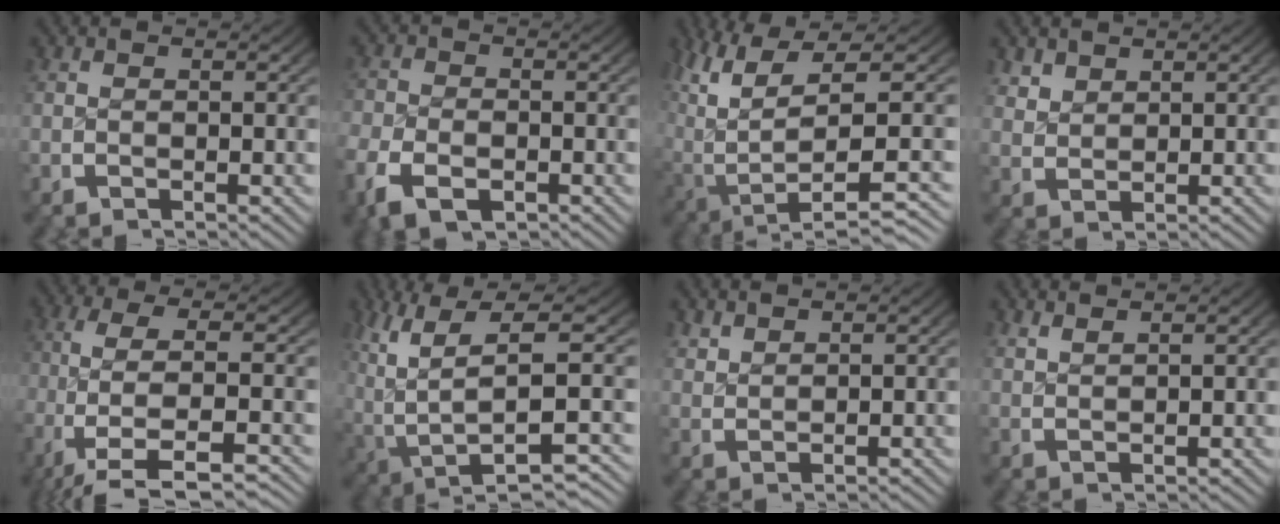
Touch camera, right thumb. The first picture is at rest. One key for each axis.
{"total": 4.3, "fx": -2.5, "fy": 2.6, "fz": 2.3, "tx": -0.043, "ty": -0.012, "tz": -0.040}
{"total": 8.8, "fx": -1.8, "fy": 5.0, "fz": 7.0, "tx": -0.154, "ty": -0.050, "tz": 0.004}
{"total": 1.8, "fx": 1.6, "fy": 0.8, "fz": 0.4, "tx": -0.005, "ty": -0.001, "tz": 0.039}
{"total": 9.9, "fx": -2.3, "fy": 4.8, "fz": 8.3, "tx": -0.195, "ty": -0.028, "tz": -0.014}
{"total": 9.2, "fx": -2.1, "fy": 4.7, "fz": 7.6, "tx": -0.162, "ty": -0.047, "tz": -0.004}
{"total": 1.5, "fx": 1.5, "fy": 0.1, "fz": 0.2, "tx": 0.002, "ty": 0.004, "tz": 0.037}
{"total": 2.0, "fx": 2.0, "fy": 0.0, "fz": 0.5, "tx": -0.005, "ty": 0.007, "tz": 0.042}